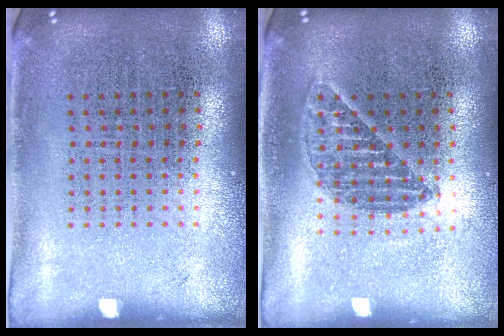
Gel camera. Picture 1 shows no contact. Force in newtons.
{"total": 1.2, "press": 1.1, "slide": 0.5}